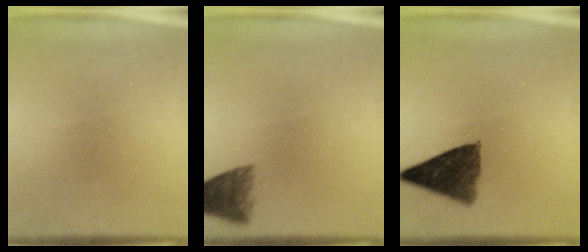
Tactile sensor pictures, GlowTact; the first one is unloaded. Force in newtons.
{"total": 4.0}
{"total": 8.5}